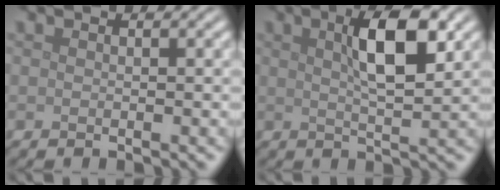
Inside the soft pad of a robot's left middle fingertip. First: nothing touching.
{"total": 6.0, "force": [2.0, 1.7, 5.4], "torque": [-0.087, 0.010, 0.032]}